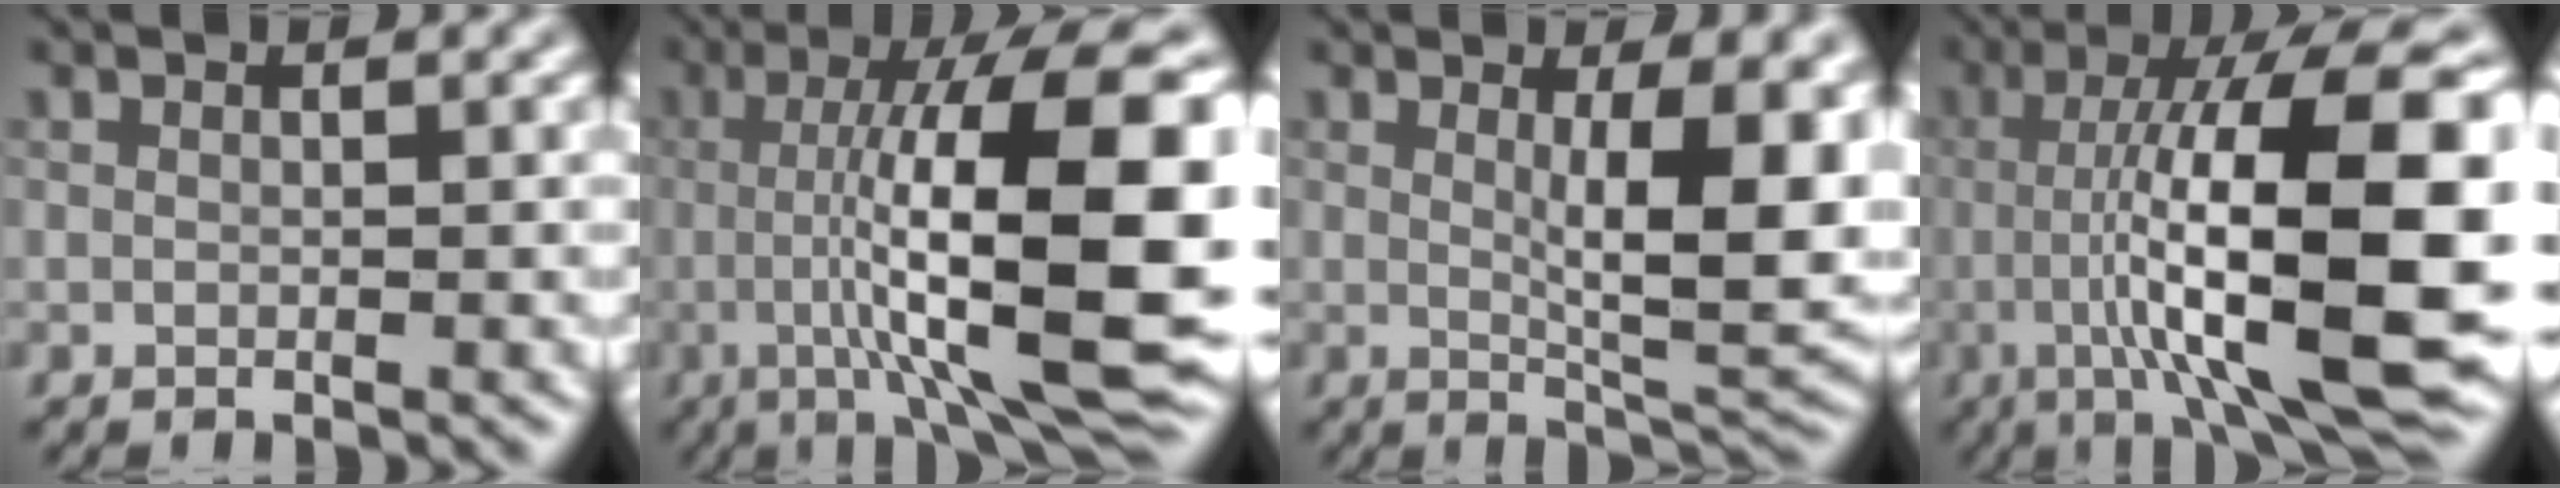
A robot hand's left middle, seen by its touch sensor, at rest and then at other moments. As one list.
[{"total": 14.9, "force": [-0.9, 2.9, 14.6], "torque": [-0.209, 0.017, -0.009]}, {"total": 8.8, "force": [1.4, 2.3, 8.4], "torque": [-0.118, -0.014, 0.029]}, {"total": 15.3, "force": [-1.5, 2.8, 14.9], "torque": [-0.220, 0.024, -0.016]}]